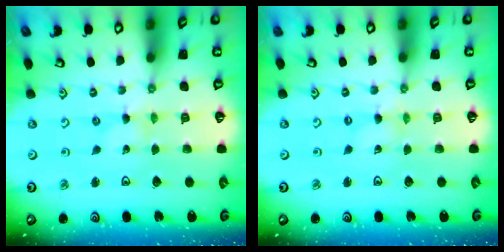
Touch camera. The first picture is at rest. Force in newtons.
{"total": 0.0}